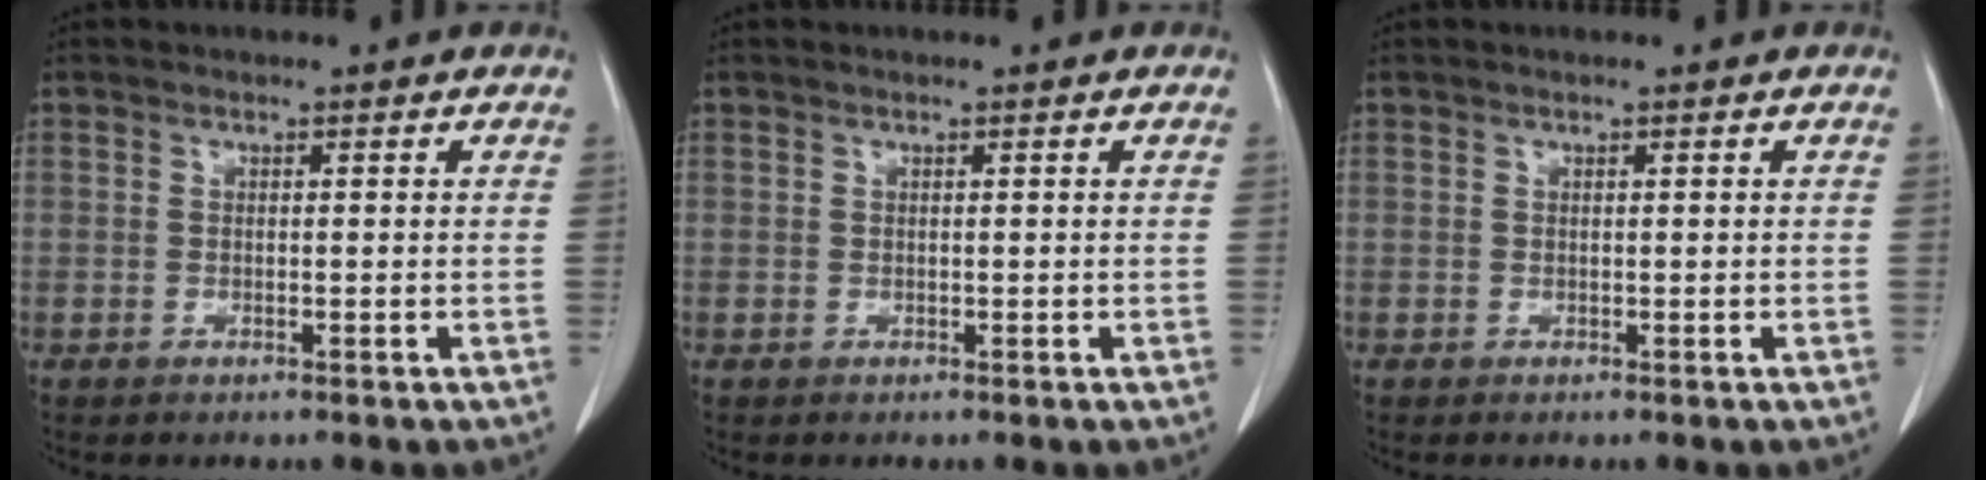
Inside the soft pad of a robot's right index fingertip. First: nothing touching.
{"total": 0.0}
{"total": 0.0}